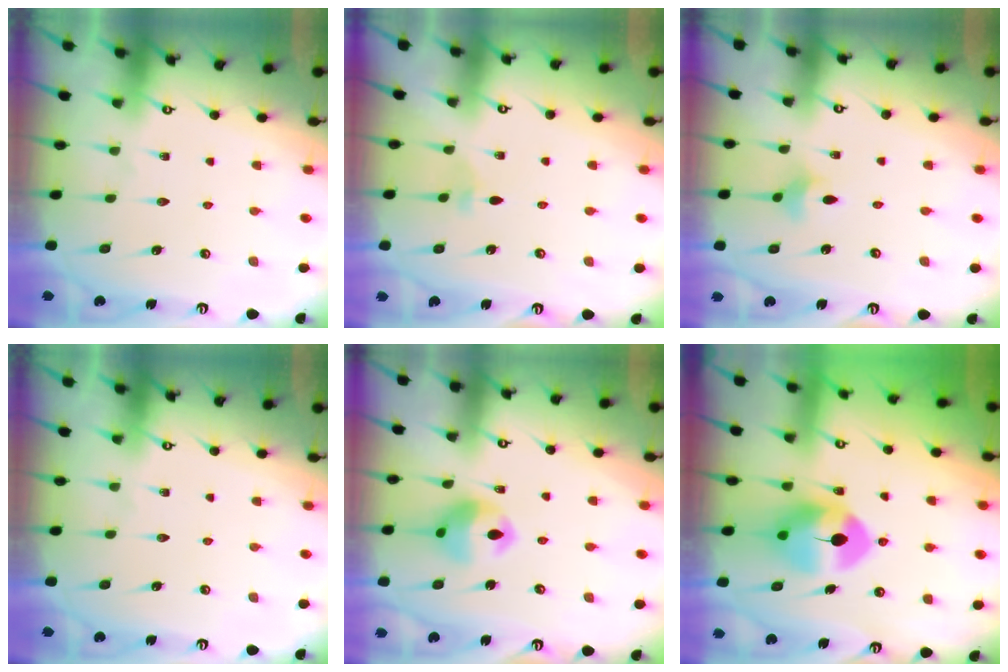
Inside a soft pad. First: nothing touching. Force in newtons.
{"total": 2.2, "press": 2.2, "slide": 0.6}
{"total": 2.7, "press": 2.6, "slide": 0.6}
{"total": 0.0}
{"total": 11.0, "press": 10.9, "slide": 1.9}
{"total": 10.5, "press": 10.4, "slide": 1.5}